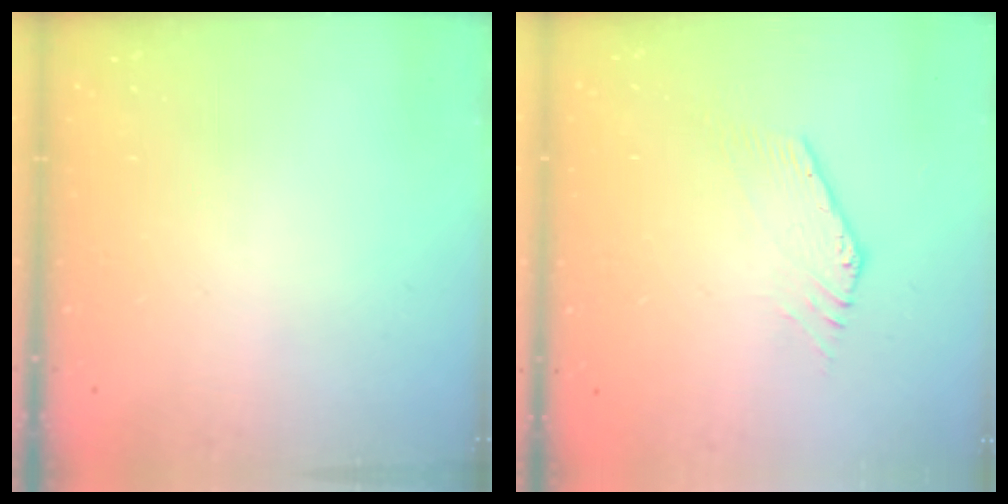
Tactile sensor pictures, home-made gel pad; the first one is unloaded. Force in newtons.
{"total": 1.3, "press": 1.3, "slide": 0.1}